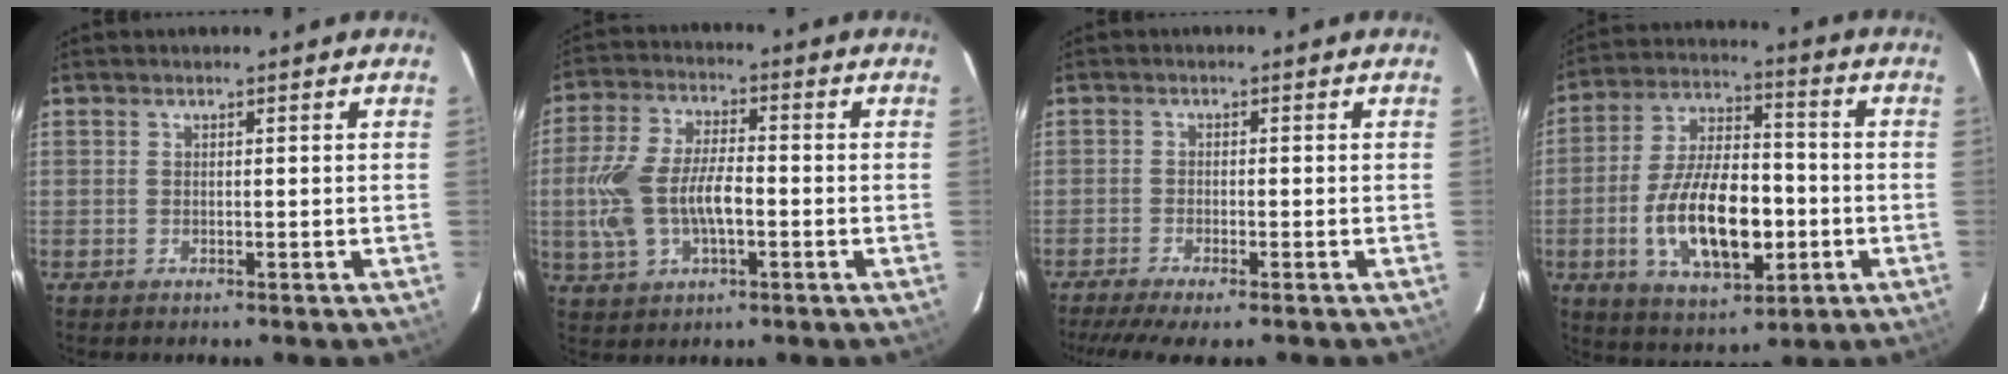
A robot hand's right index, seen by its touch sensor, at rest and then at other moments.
{"total": 12.3, "force": [-2.0, 6.1, 10.4], "torque": [-0.223, 0.006, -0.034]}
{"total": 7.5, "force": [-6.1, 0.4, 4.3], "torque": [-0.094, -0.027, -0.102]}
{"total": 17.4, "force": [-4.1, 8.3, 14.7], "torque": [-0.289, 0.002, -0.058]}